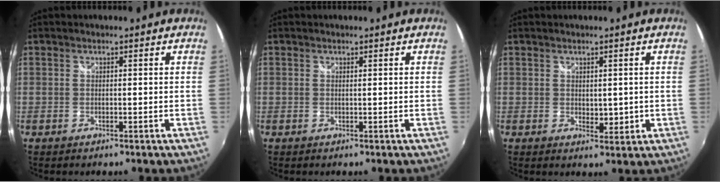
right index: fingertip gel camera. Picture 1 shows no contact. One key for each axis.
{"total": 0.0}
{"total": 2.4, "fx": 0.3, "fy": 1.6, "fz": 1.7, "tx": -0.024, "ty": -0.004, "tz": 0.010}